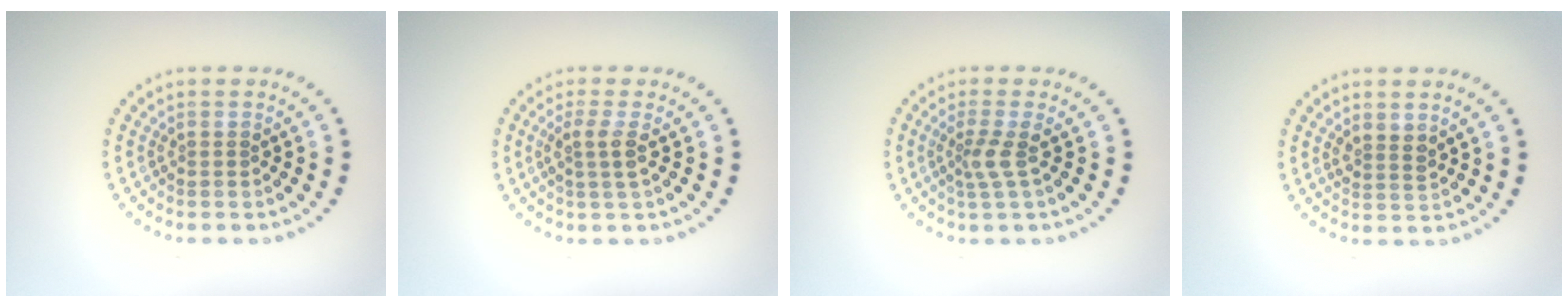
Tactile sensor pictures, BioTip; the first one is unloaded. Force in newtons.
{"total": 1.9, "press": 1.6, "slide": 1.0}
{"total": 2.0, "press": 1.3, "slide": 1.5}
{"total": 1.6, "press": 1.2, "slide": 1.0}